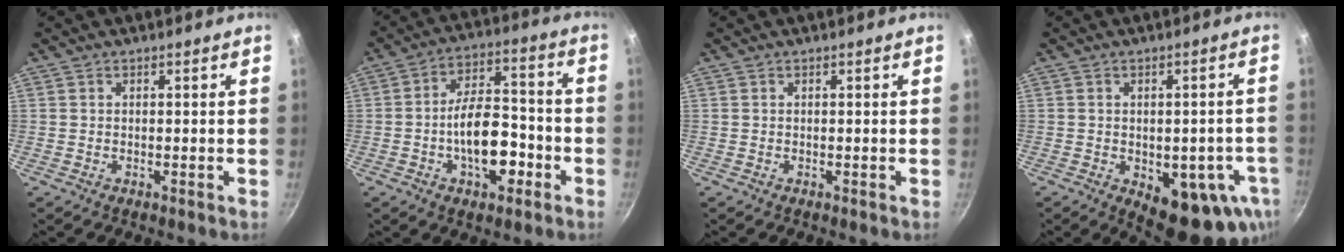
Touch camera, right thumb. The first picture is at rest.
{"total": 13.0, "force": [-4.3, 6.7, 10.2], "torque": [-0.138, 0.046, -0.070]}
{"total": 0.0}
{"total": 15.4, "force": [-5.1, 7.9, 12.3], "torque": [-0.098, -0.007, -0.053]}